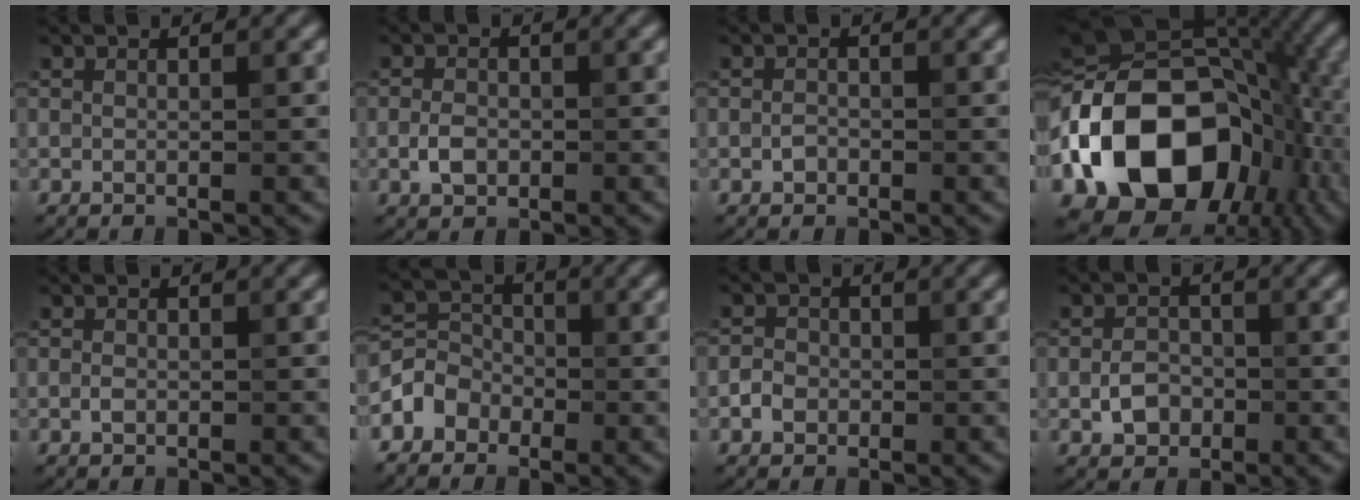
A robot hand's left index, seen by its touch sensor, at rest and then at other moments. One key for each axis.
{"total": 2.1, "fx": -0.5, "fy": 1.5, "fz": 1.4, "tx": -0.027, "ty": 0.000, "tz": -0.014}
{"total": 0.9, "fx": -0.4, "fy": 0.7, "fz": 0.5, "tx": -0.009, "ty": -0.001, "tz": -0.009}
{"total": 18.1, "fx": -4.8, "fy": 12.8, "fz": 11.8, "tx": -0.217, "ty": 0.001, "tz": -0.097}
{"total": 0.7, "fx": -0.2, "fy": 0.5, "fz": 0.5, "tx": -0.011, "ty": -0.001, "tz": -0.003}
{"total": 3.6, "fx": -2.1, "fy": 2.8, "fz": 0.8, "tx": -0.002, "ty": 0.007, "tz": -0.049}
{"total": 1.7, "fx": -0.5, "fy": 1.4, "fz": 0.6, "tx": -0.007, "ty": 0.001, "tz": -0.016}
{"total": 2.6, "fx": -0.9, "fy": 2.0, "fz": 1.4, "tx": -0.023, "ty": 0.001, "tz": -0.020}